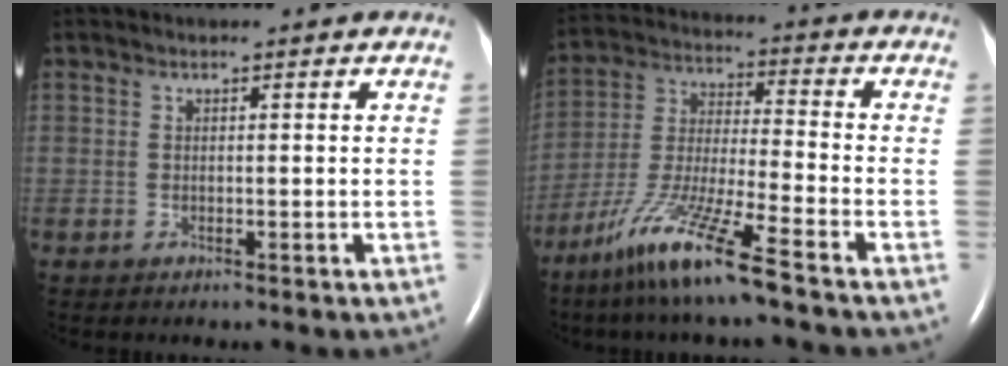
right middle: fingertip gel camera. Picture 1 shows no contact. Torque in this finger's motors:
{"motor_torque": [1.11, -1.04, 0.60, 0.21]}